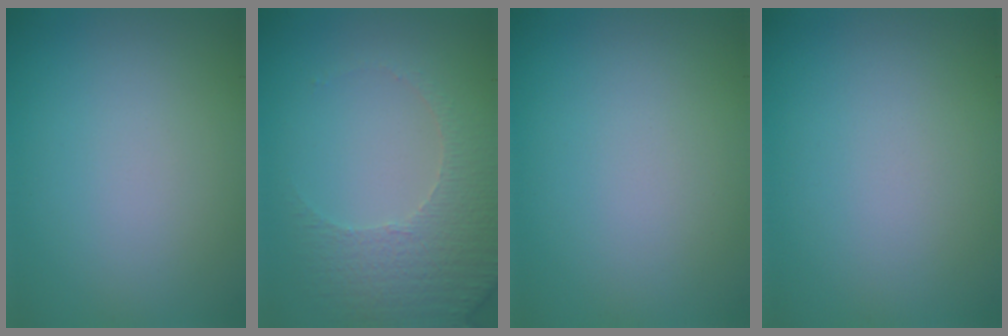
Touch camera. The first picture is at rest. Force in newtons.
{"total": 4.9, "press": 3.6, "slide": 3.3}
{"total": 0.0}
{"total": 0.0}